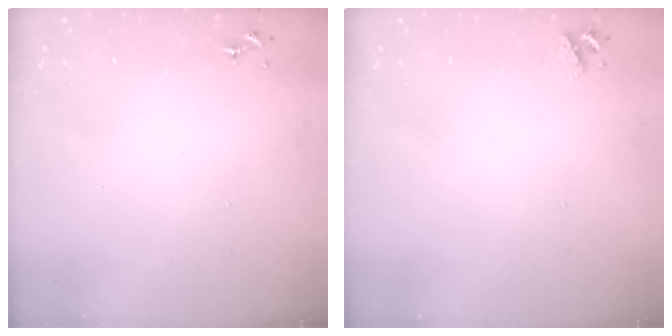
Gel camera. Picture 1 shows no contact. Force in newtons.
{"total": 3.3, "press": 3.3, "slide": 0.5}